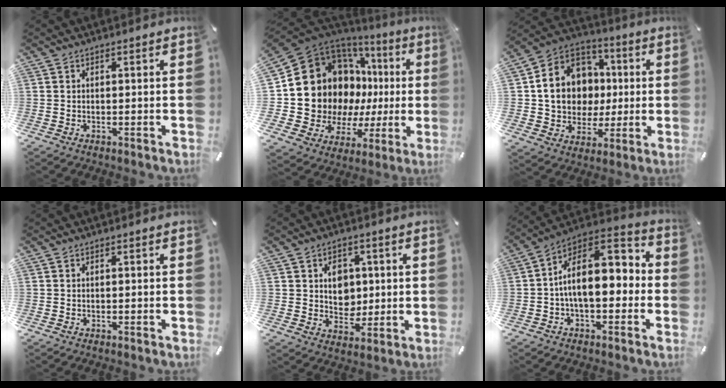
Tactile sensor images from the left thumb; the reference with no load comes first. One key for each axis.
{"total": 21.4, "fx": 3.9, "fy": 17.0, "fz": 12.4, "tx": -0.222, "ty": -0.047, "tz": 0.108}
{"total": 15.1, "fx": 0.6, "fy": 13.6, "fz": 6.5, "tx": -0.126, "ty": 0.002, "tz": 0.023}
{"total": 0.0}
{"total": 6.9, "fx": 1.4, "fy": 6.0, "fz": 3.1, "tx": -0.030, "ty": -0.004, "tz": 0.017}
{"total": 14.2, "fx": 0.1, "fy": 8.9, "fz": 11.1, "tx": -0.167, "ty": -0.005, "tz": 0.004}